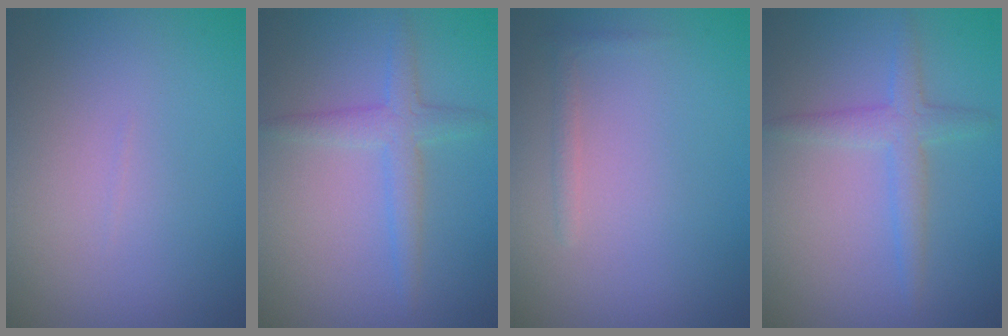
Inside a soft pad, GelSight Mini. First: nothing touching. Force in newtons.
{"total": 2.6, "press": 2.6, "slide": 0.1}
{"total": 0.8, "press": 0.8, "slide": 0.0}
{"total": 2.6, "press": 2.6, "slide": 0.1}